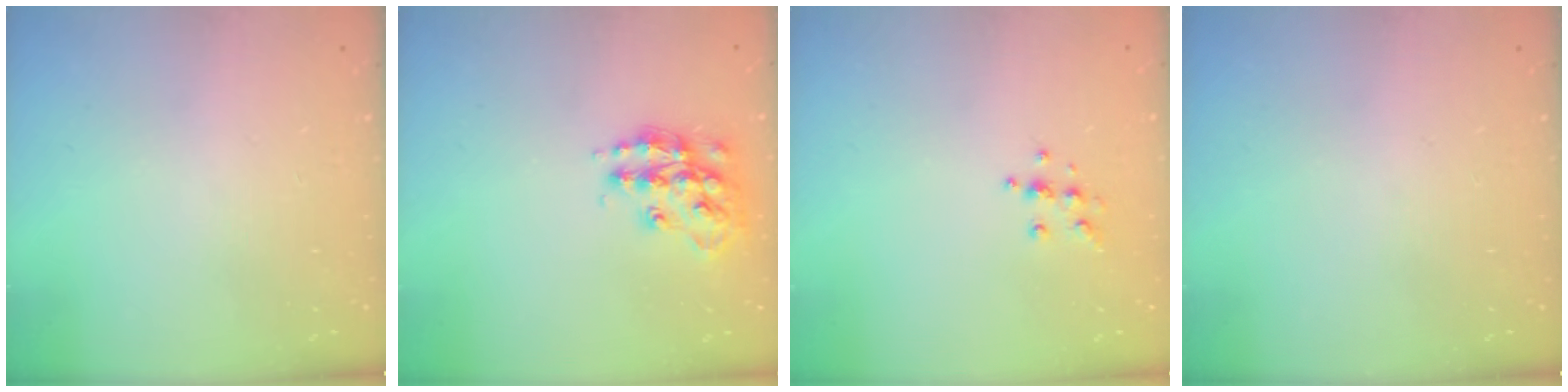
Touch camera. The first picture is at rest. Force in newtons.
{"total": 15.6, "press": 15.6, "slide": 0.9}
{"total": 5.7, "press": 5.6, "slide": 1.1}
{"total": 0.0}